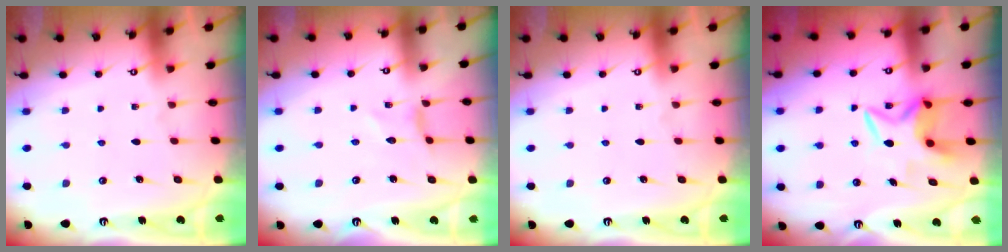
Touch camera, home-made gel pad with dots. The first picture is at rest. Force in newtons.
{"total": 0.0}
{"total": 0.0}
{"total": 6.1, "press": 6.0, "slide": 0.7}